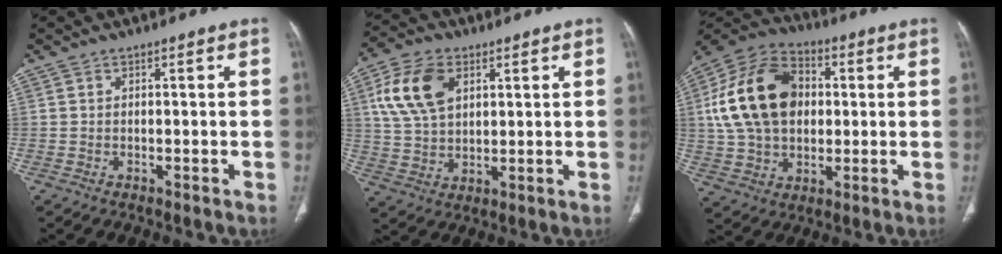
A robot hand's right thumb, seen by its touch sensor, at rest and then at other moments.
{"total": 12.4, "force": [4.4, 7.8, 8.5], "torque": [-0.156, -0.002, 0.087]}
{"total": 20.9, "force": [2.9, 14.8, 14.5], "torque": [-0.252, 0.019, 0.051]}